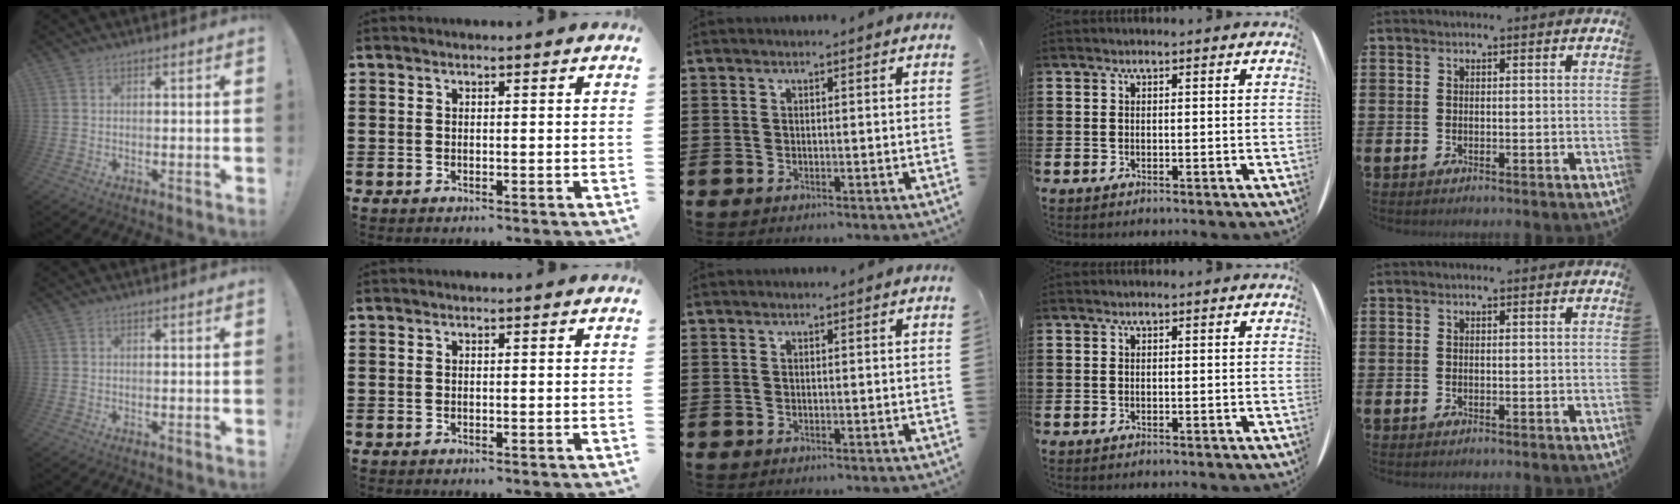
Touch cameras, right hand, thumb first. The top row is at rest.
{}